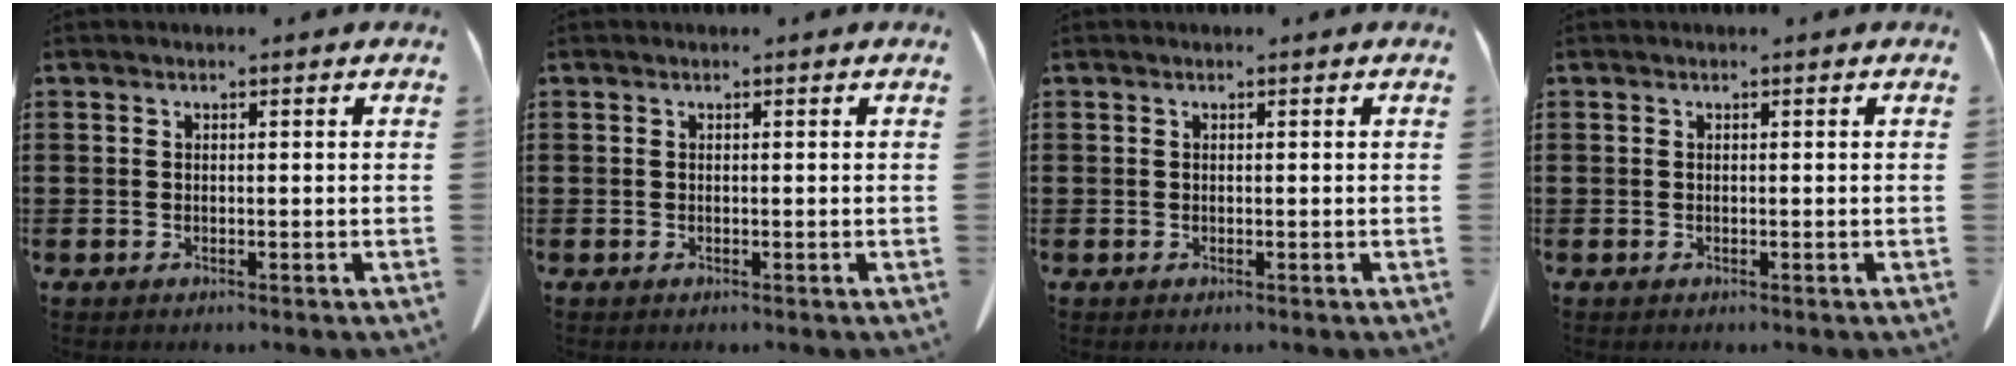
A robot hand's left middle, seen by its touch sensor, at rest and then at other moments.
{"total": 0.0}
{"total": 0.0}
{"total": 0.0}